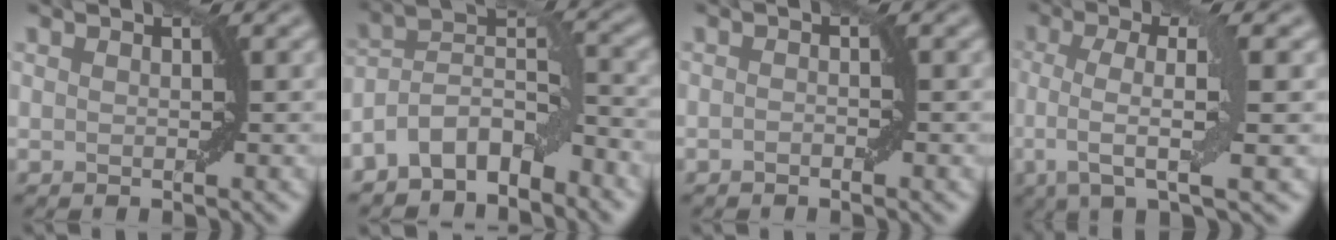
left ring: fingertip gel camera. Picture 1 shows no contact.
{"total": 7.5, "force": [-5.1, 3.5, 4.1], "torque": [-0.056, 0.010, -0.105]}
{"total": 0.7, "force": [-0.4, 0.2, 0.5], "torque": [-0.008, 0.003, -0.007]}
{"total": 5.9, "force": [-0.2, 1.3, 5.8], "torque": [-0.102, 0.004, -0.006]}